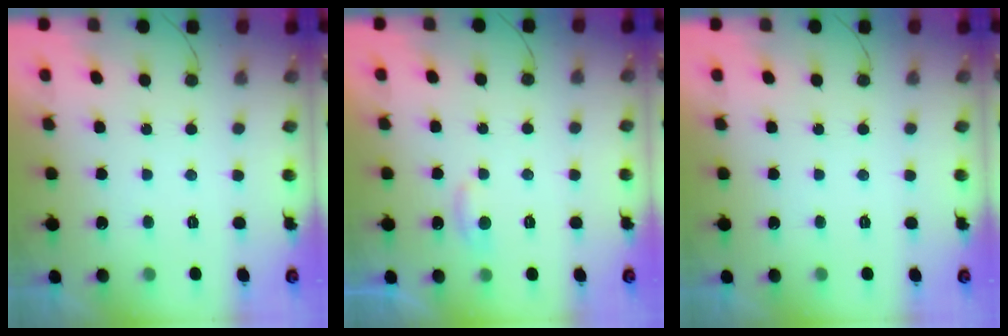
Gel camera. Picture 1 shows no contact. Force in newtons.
{"total": 4.1, "press": 4.1, "slide": 0.5}
{"total": 0.0}